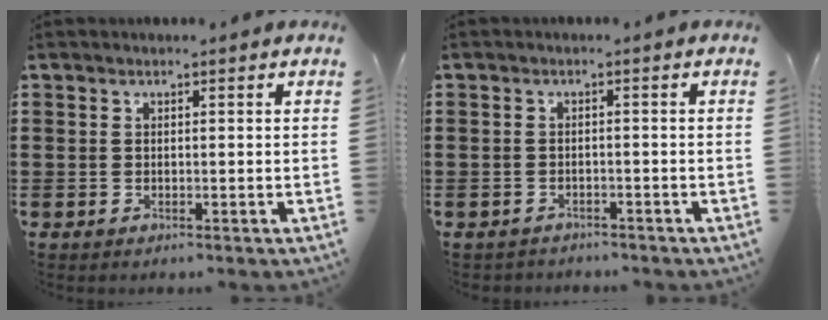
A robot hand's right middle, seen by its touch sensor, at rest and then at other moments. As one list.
[{"total": 1.6, "force": [-1.5, 0.3, -0.2], "torque": [-0.003, -0.001, -0.035]}]